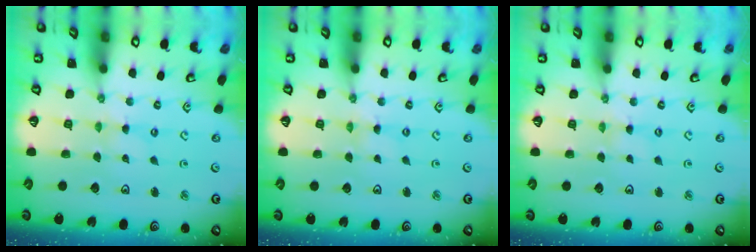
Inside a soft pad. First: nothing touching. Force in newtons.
{"total": 0.0}
{"total": 1.3, "press": 1.3, "slide": 0.3}